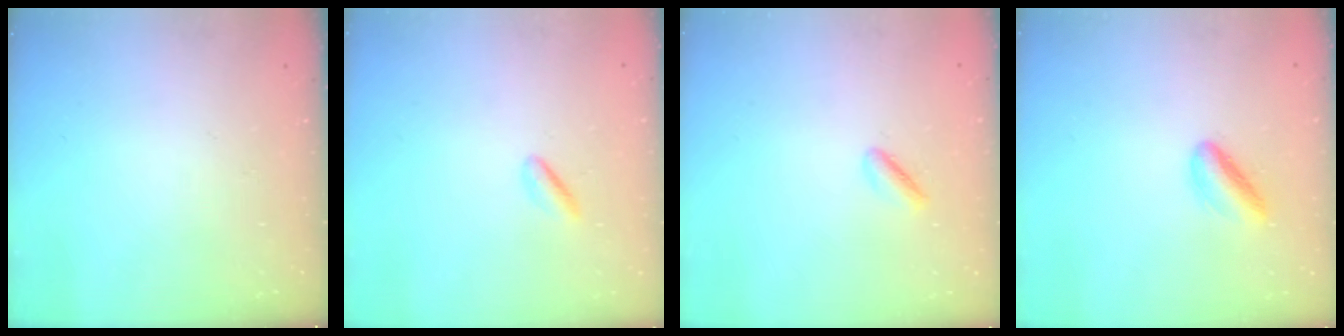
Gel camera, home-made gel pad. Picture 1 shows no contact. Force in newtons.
{"total": 1.1, "press": 0.9, "slide": 0.7}
{"total": 1.6, "press": 1.5, "slide": 0.4}
{"total": 5.7, "press": 5.6, "slide": 0.7}